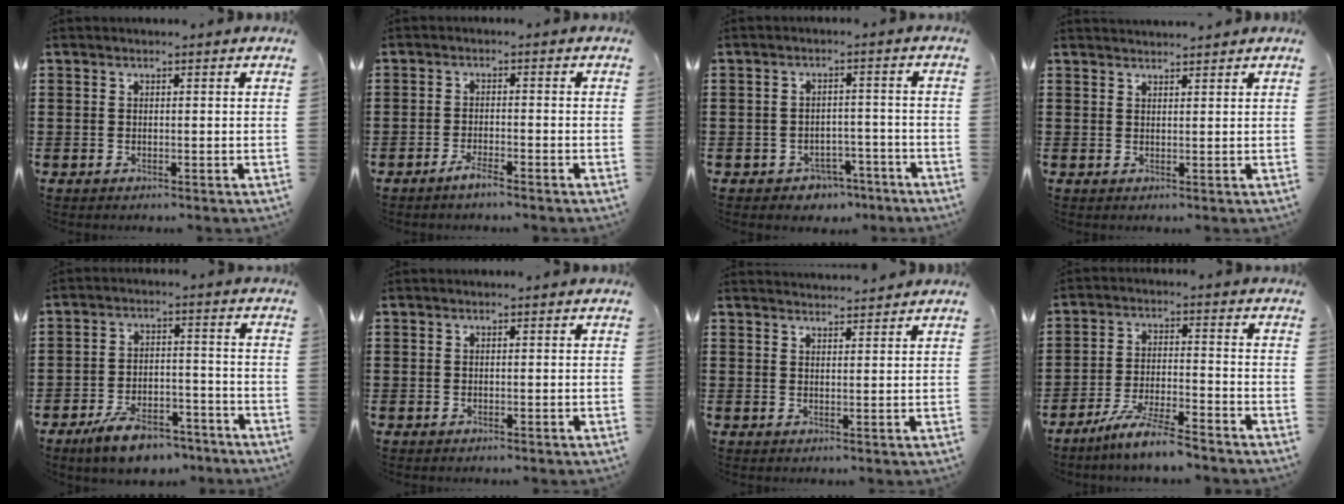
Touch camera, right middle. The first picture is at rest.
{"total": 2.3, "force": [-1.9, 0.2, 1.3], "torque": [-0.030, 0.000, -0.037]}
{"total": 2.9, "force": [-2.6, 1.3, 0.2], "torque": [-0.011, 0.006, -0.056]}
{"total": 1.7, "force": [1.7, 0.1, 0.1], "torque": [-0.005, 0.002, 0.032]}
{"total": 7.1, "force": [-6.0, 2.3, 3.2], "torque": [-0.064, 0.012, -0.114]}
{"total": 0.0}
{"total": 2.3, "force": [2.3, 0.0, -0.1], "torque": [-0.005, 0.001, 0.044]}
{"total": 6.6, "force": [-5.9, -0.1, 3.1], "torque": [-0.075, -0.014, -0.116]}